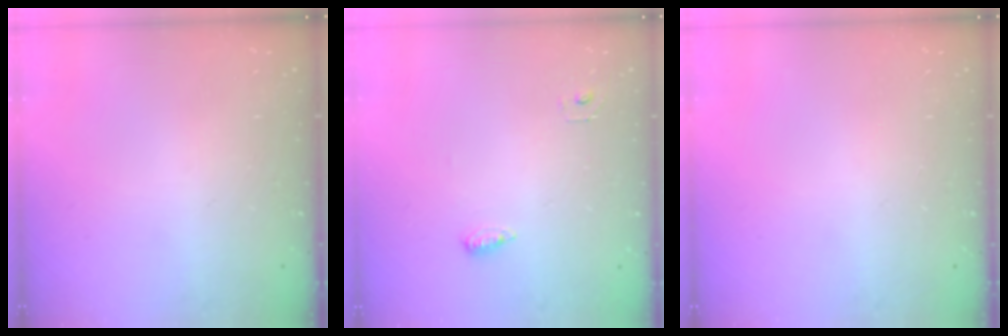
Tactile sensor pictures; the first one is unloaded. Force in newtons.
{"total": 5.4, "press": 5.3, "slide": 1.2}
{"total": 0.0}